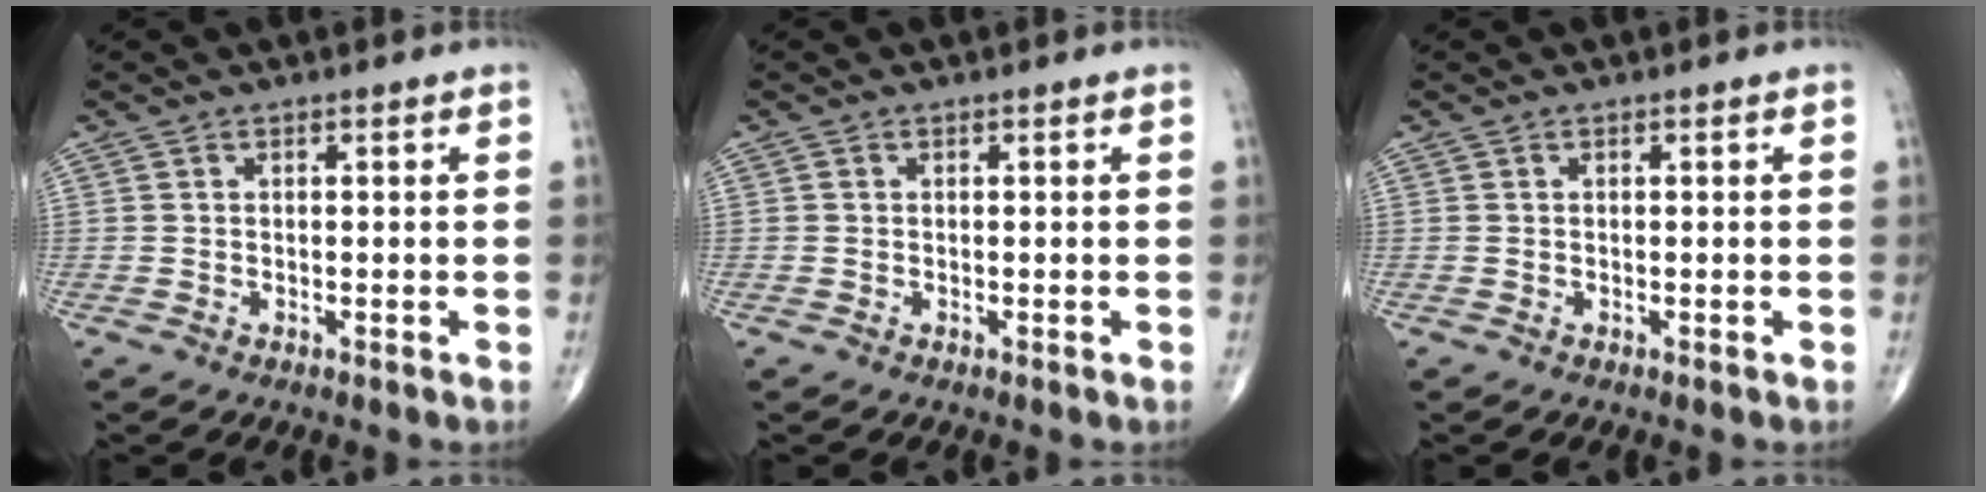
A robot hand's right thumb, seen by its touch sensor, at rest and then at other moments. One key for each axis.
{"total": 0.0}
{"total": 0.0}